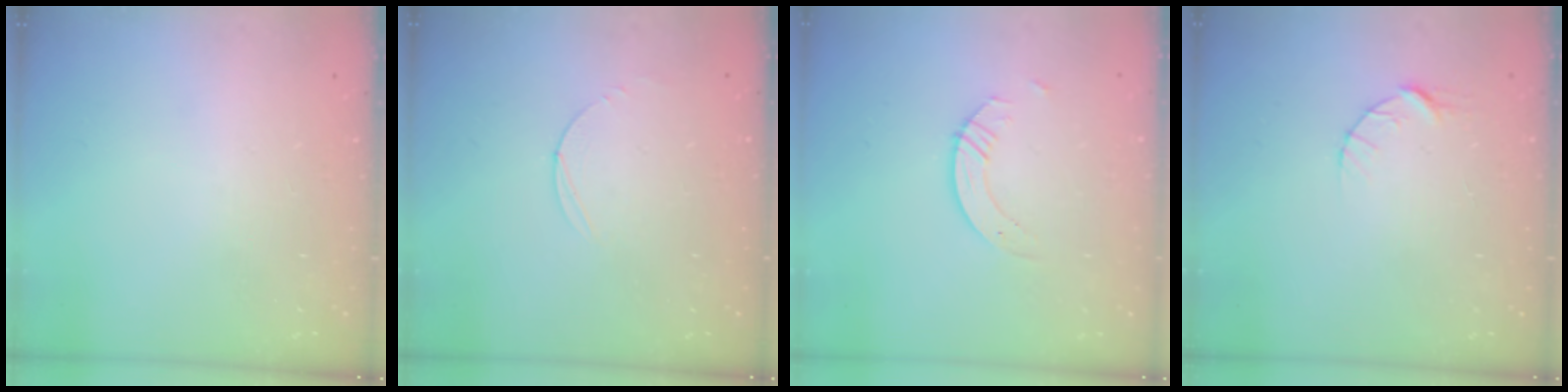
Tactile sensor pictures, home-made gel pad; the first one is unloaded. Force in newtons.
{"total": 3.0, "press": 3.0, "slide": 0.3}
{"total": 3.8, "press": 3.8, "slide": 0.3}
{"total": 5.0, "press": 4.9, "slide": 0.7}